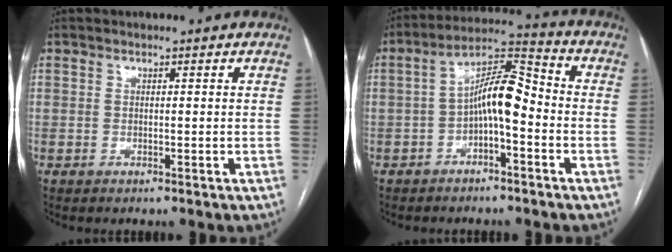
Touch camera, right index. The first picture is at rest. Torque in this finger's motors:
{"motor_torque": [1.03, -0.48, 0.43, 0.12]}